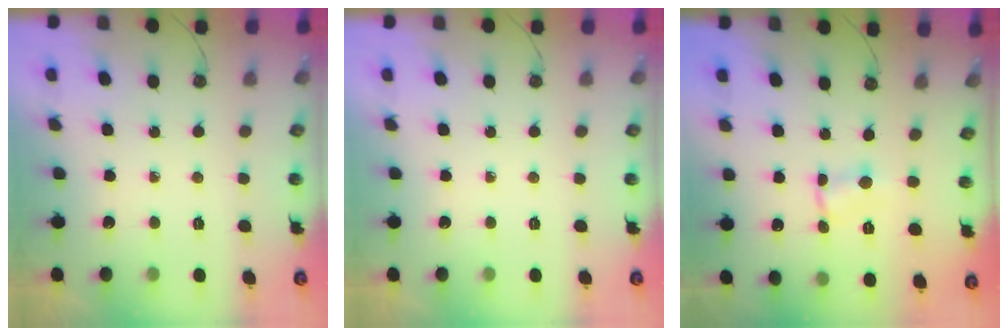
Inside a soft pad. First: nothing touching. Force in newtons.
{"total": 0.0}
{"total": 0.7, "press": 0.7, "slide": 0.1}